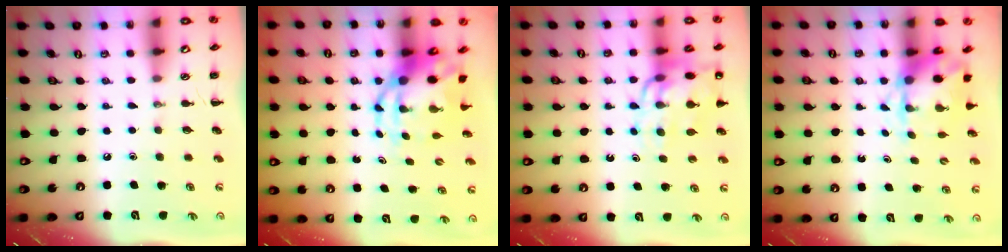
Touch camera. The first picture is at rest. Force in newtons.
{"total": 7.5, "press": 7.2, "slide": 1.8}
{"total": 13.4, "press": 13.0, "slide": 3.2}
{"total": 4.8, "press": 4.8, "slide": 0.7}